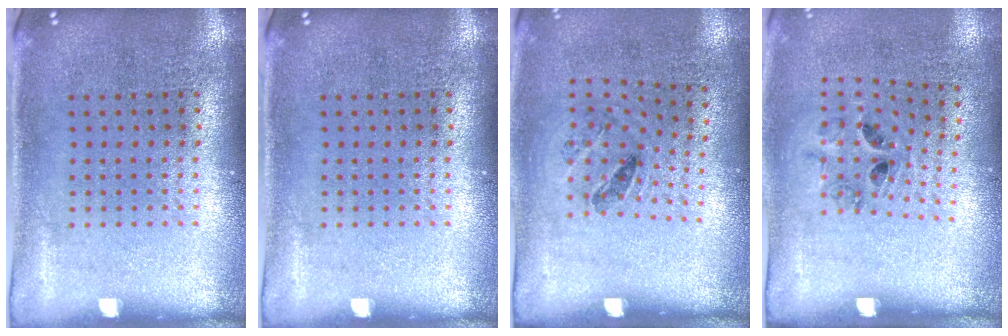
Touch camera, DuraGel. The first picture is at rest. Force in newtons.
{"total": 0.0}
{"total": 1.2, "press": 0.8, "slide": 1.0}
{"total": 1.3, "press": 0.8, "slide": 1.1}